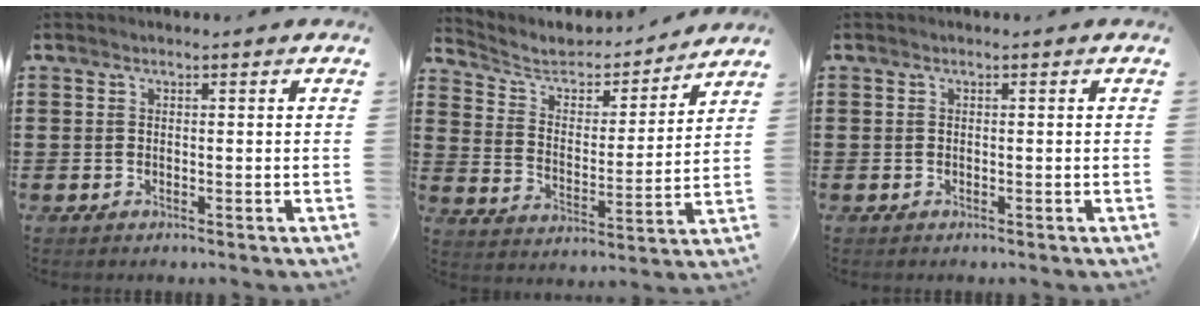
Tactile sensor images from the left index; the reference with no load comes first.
{"total": 5.4, "force": [4.8, 2.0, 1.5], "torque": [-0.060, -0.034, 0.076]}
{"total": 0.0}